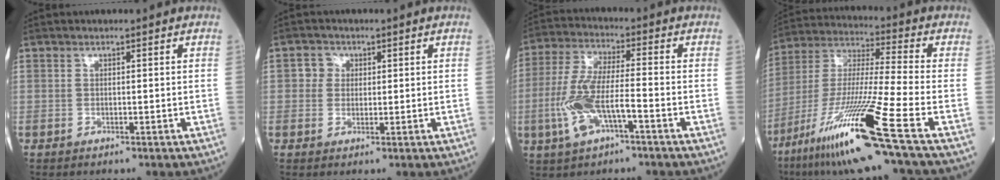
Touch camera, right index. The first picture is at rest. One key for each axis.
{"total": 2.4, "fx": 0.5, "fy": 2.3, "fz": 0.6, "tx": -0.005, "ty": 0.004, "tz": 0.005}
{"total": 10.2, "fx": -3.4, "fy": 2.4, "fz": 9.3, "tx": -0.205, "ty": 0.004, "tz": -0.064}
{"total": 20.5, "fx": -11.0, "fy": -1.3, "fz": 17.2, "tx": -0.352, "ty": -0.049, "tz": -0.207}